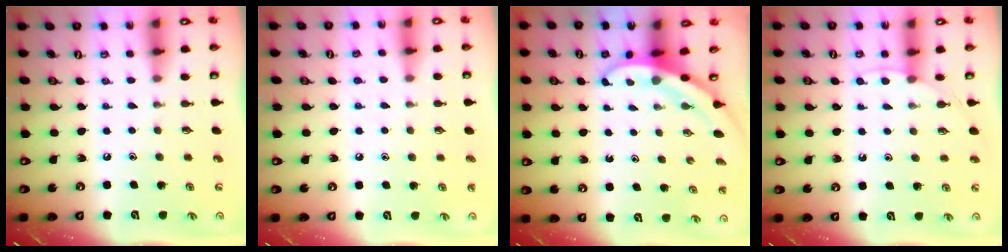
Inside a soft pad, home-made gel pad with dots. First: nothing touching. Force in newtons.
{"total": 4.3, "press": 4.2, "slide": 0.5}
{"total": 3.1, "press": 3.1, "slide": 0.1}
{"total": 4.8, "press": 4.7, "slide": 0.5}